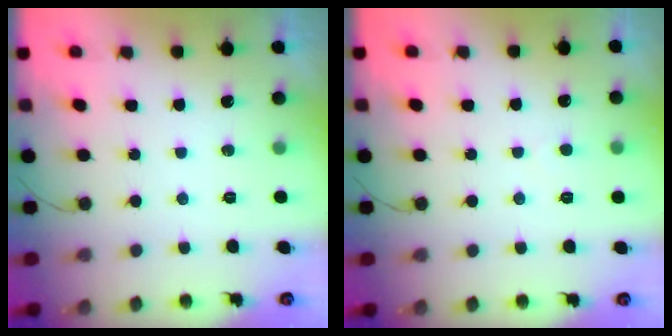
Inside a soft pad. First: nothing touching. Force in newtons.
{"total": 2.0, "press": 2.0, "slide": 0.2}